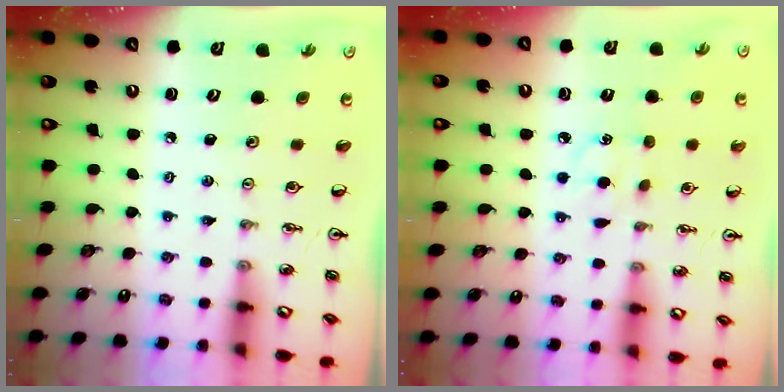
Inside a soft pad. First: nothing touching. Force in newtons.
{"total": 5.4, "press": 5.4, "slide": 0.6}